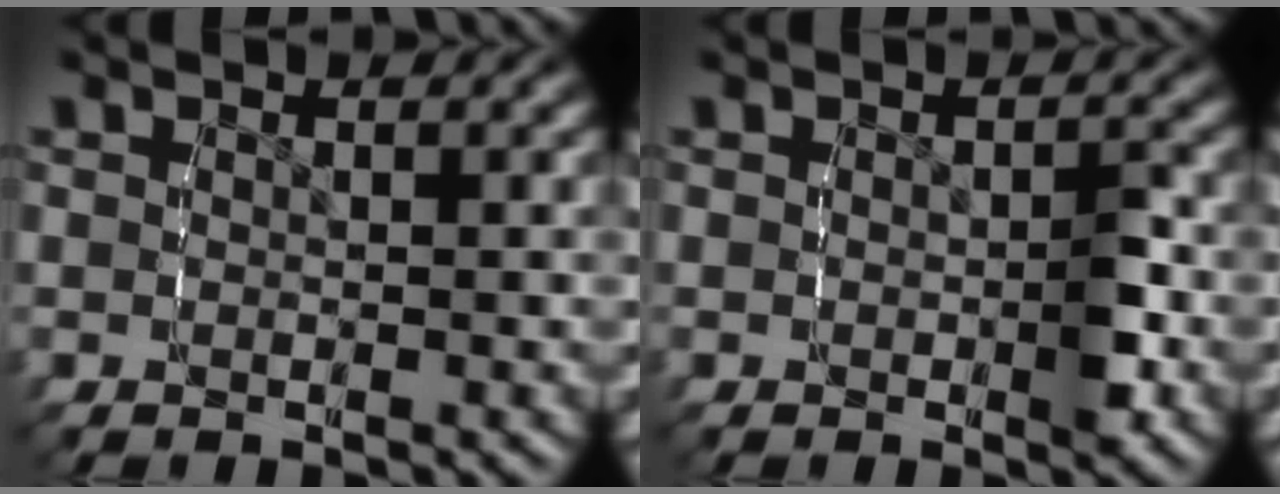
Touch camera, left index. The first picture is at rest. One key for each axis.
{"total": 1.6, "fx": -0.4, "fy": 0.8, "fz": 1.4, "tx": -0.015, "ty": 0.001, "tz": -0.005}